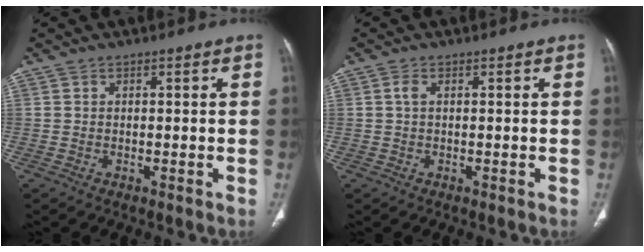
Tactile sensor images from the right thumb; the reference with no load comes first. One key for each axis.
{"total": 1.2, "fx": 0.2, "fy": 0.6, "fz": 1.0, "tx": -0.024, "ty": 0.000, "tz": 0.002}